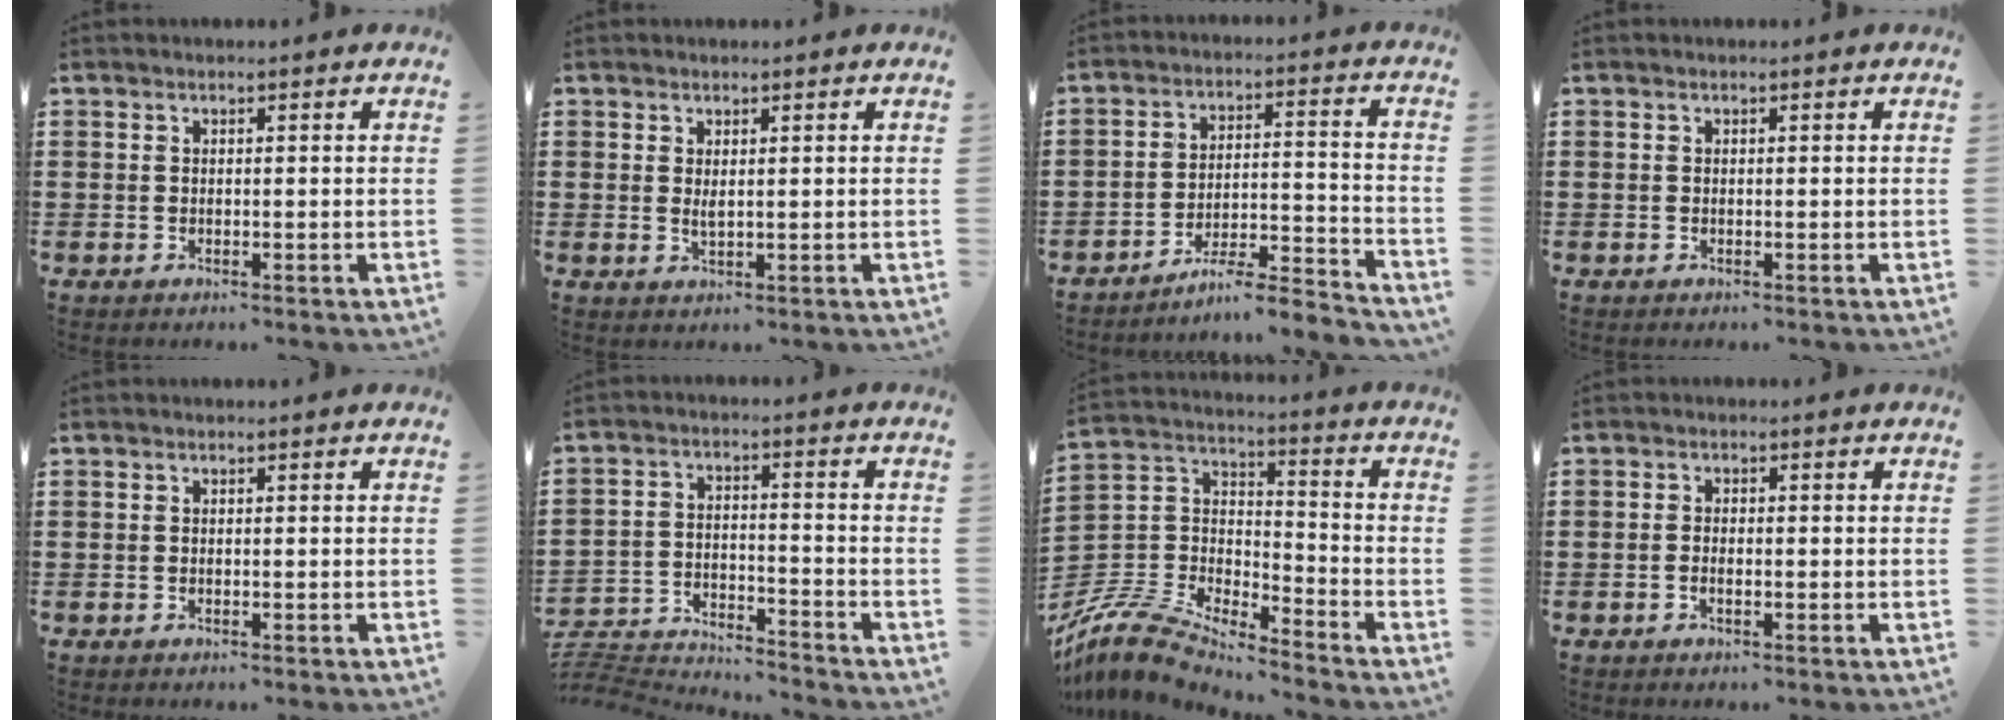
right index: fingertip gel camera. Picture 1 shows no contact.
{"total": 1.6, "force": [0.7, 0.4, 1.4], "torque": [-0.028, 0.000, 0.011]}
{"total": 5.7, "force": [-5.2, 0.1, 2.2], "torque": [-0.038, -0.009, -0.103]}
{"total": 0.0}
{"total": 0.0}
{"total": 4.6, "force": [-4.5, 0.4, 0.6], "torque": [-0.026, -0.005, -0.097]}
{"total": 8.4, "force": [-7.8, 1.7, 2.6], "torque": [-0.081, 0.000, -0.163]}
{"total": 1.2, "force": [-0.6, 0.5, 0.9], "torque": [-0.017, 0.000, -0.011]}